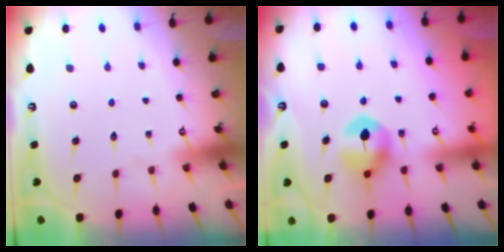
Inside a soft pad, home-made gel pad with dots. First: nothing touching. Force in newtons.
{"total": 9.4, "press": 9.4, "slide": 0.4}